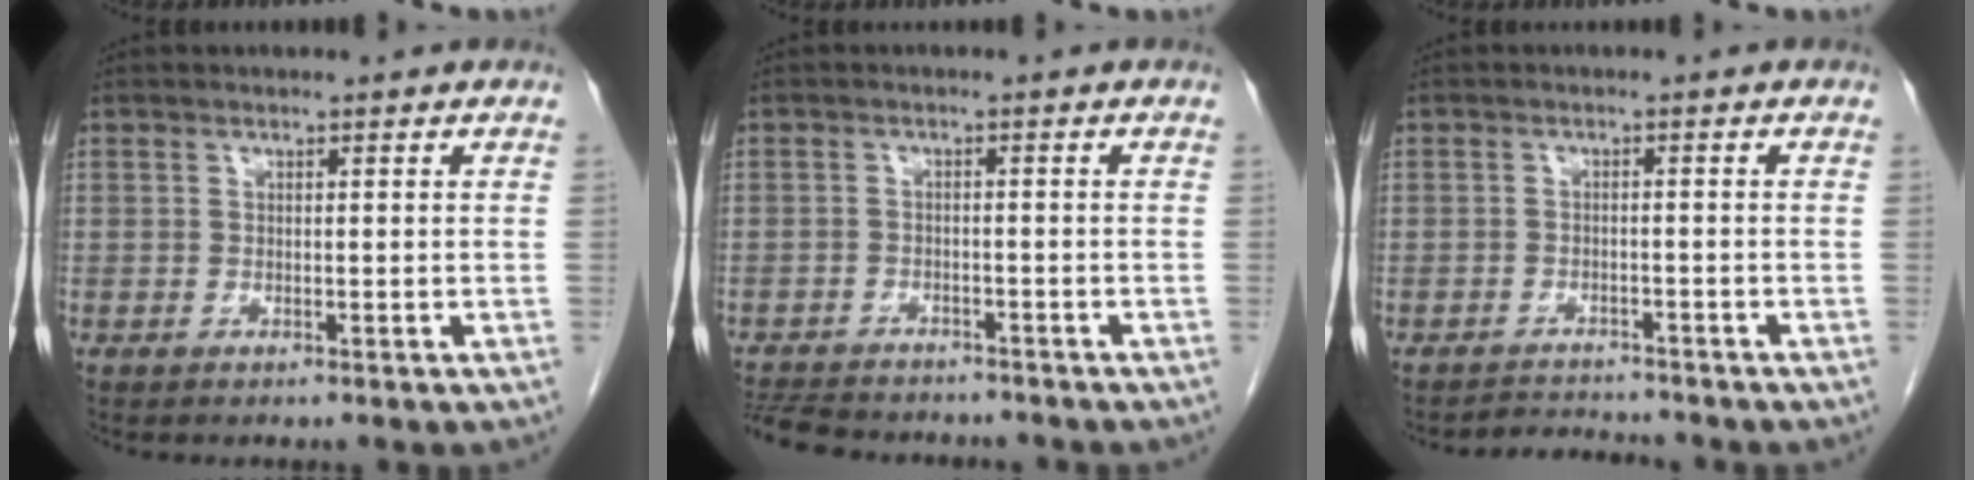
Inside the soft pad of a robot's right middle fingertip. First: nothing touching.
{"total": 11.1, "force": [-9.9, 3.3, 3.8], "torque": [-0.082, -0.005, -0.139]}
{"total": 2.9, "force": [-2.9, 0.2, -0.6], "torque": [0.009, -0.009, -0.044]}